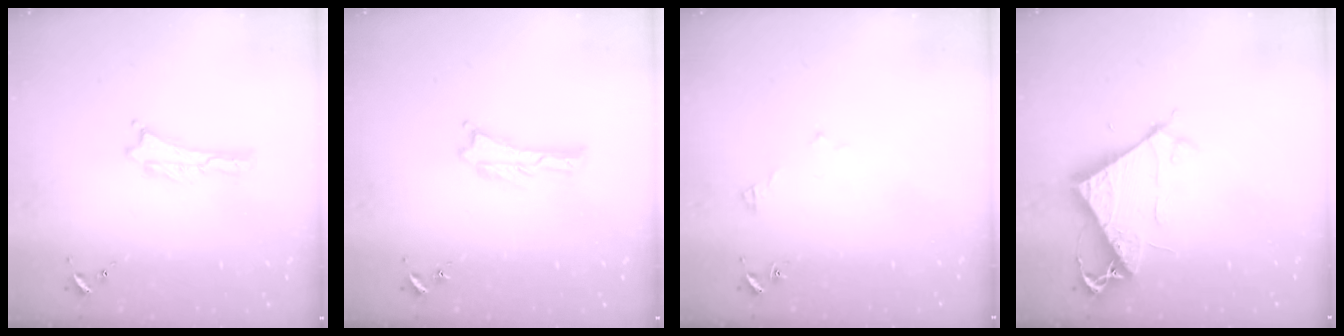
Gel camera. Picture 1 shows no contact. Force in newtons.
{"total": 0.0}
{"total": 2.9, "press": 2.9, "slide": 0.3}
{"total": 7.5, "press": 7.5, "slide": 0.5}